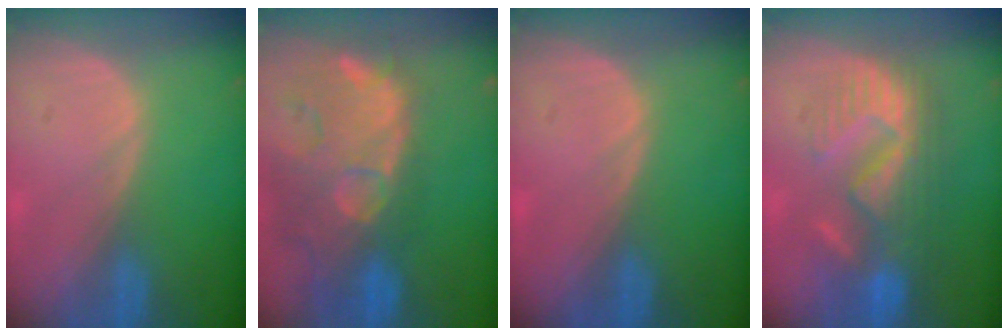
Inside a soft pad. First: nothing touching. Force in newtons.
{"total": 14.6, "press": 11.8, "slide": 8.6}
{"total": 0.0}
{"total": 9.4, "press": 9.2, "slide": 2.0}